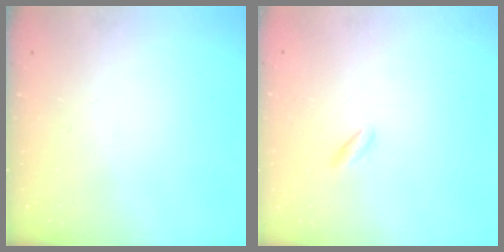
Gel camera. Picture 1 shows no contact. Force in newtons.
{"total": 1.3, "press": 1.1, "slide": 0.7}